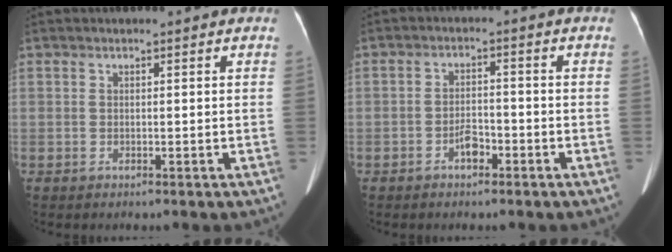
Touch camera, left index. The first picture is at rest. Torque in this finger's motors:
{"motor_torque": [0.02, 0.02, 0.01, 0.03]}